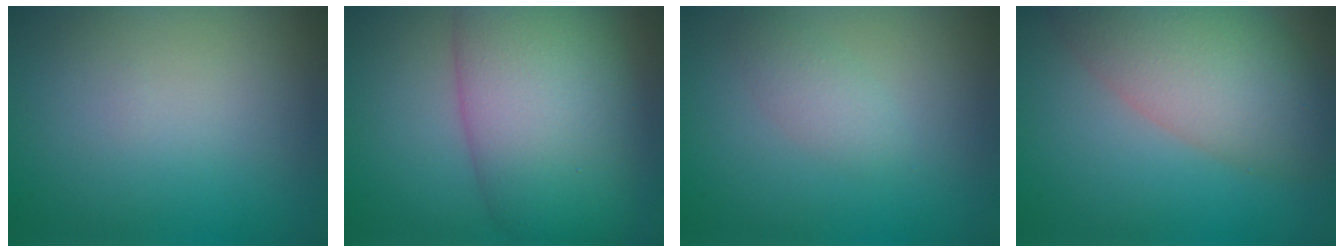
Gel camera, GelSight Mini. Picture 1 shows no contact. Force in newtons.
{"total": 12.2, "press": 12.2, "slide": 0.3}
{"total": 1.7, "press": 1.7, "slide": 0.0}
{"total": 8.1, "press": 8.1, "slide": 0.5}